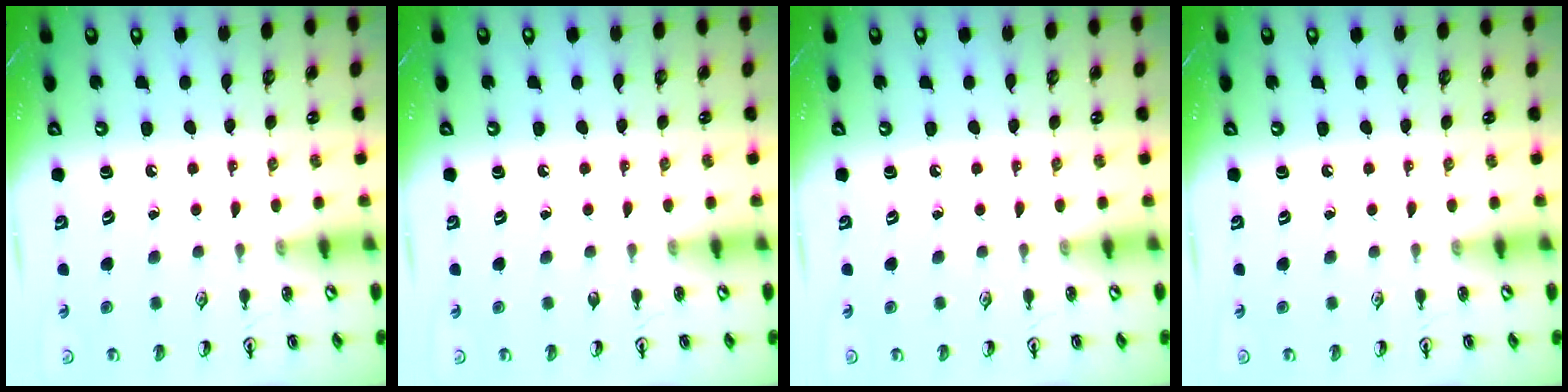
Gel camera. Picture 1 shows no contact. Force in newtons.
{"total": 0.0}
{"total": 0.0}
{"total": 0.0}